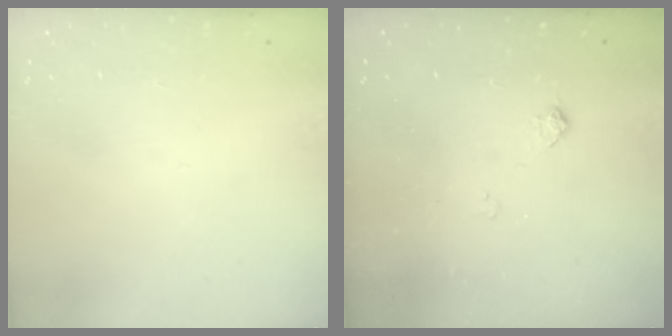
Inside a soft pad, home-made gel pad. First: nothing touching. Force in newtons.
{"total": 5.0, "press": 5.0, "slide": 0.7}